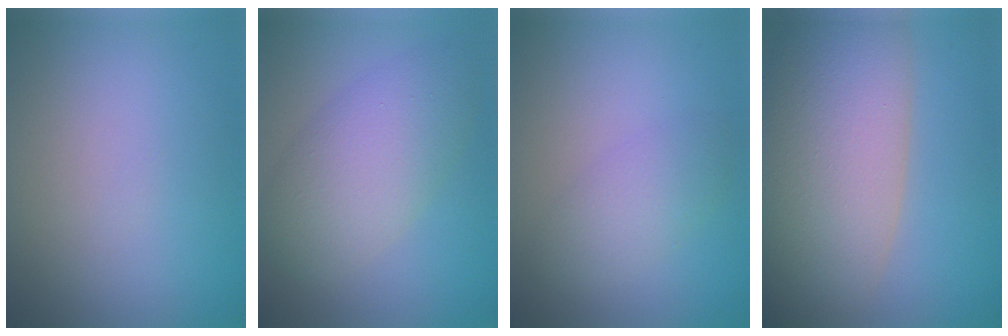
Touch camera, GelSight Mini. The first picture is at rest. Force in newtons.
{"total": 6.4, "press": 6.4, "slide": 0.0}
{"total": 2.9, "press": 2.9, "slide": 0.2}
{"total": 11.8, "press": 11.7, "slide": 1.0}